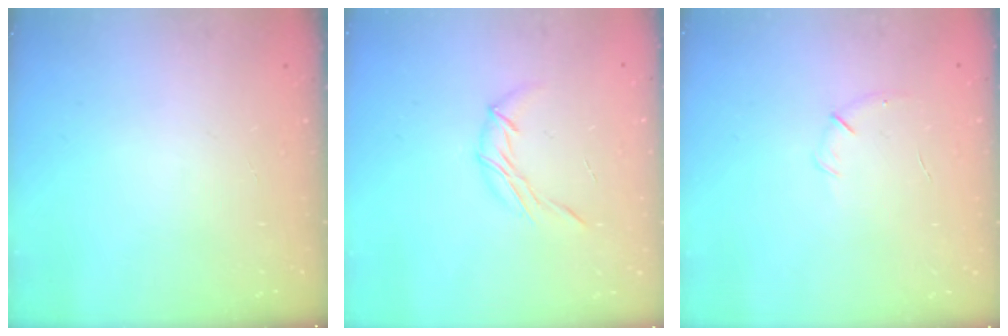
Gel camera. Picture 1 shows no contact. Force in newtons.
{"total": 6.2, "press": 6.2, "slide": 0.5}
{"total": 5.6, "press": 5.4, "slide": 1.6}